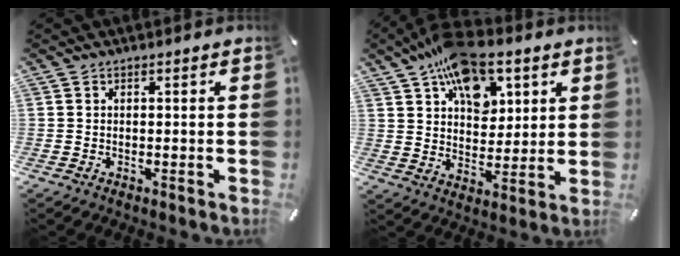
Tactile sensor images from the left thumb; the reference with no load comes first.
{"total": 14.6, "force": [8.4, 9.1, 7.9], "torque": [-0.125, -0.039, 0.151]}